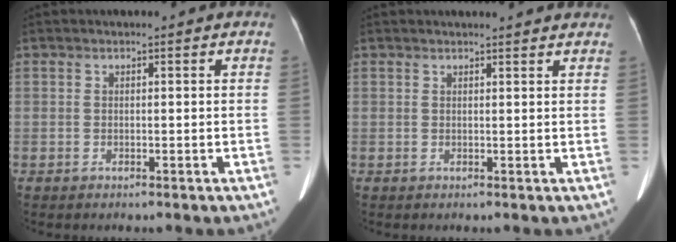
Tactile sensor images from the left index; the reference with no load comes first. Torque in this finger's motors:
{"motor_torque": [0.37, -1.77, 0.01, 0.01]}